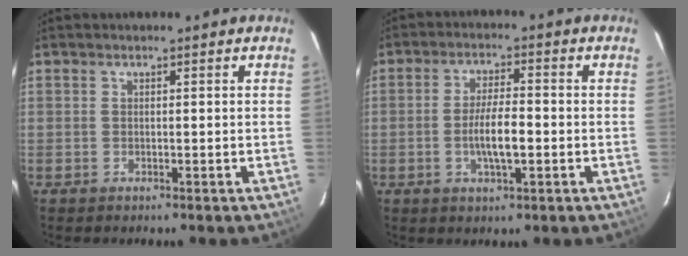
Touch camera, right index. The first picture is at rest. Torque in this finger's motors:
{"motor_torque": [1.43, -0.34, 0.74, 0.16]}